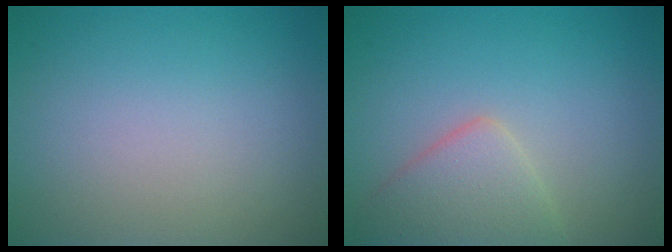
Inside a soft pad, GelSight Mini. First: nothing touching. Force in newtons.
{"total": 3.4, "press": 3.4, "slide": 0.2}